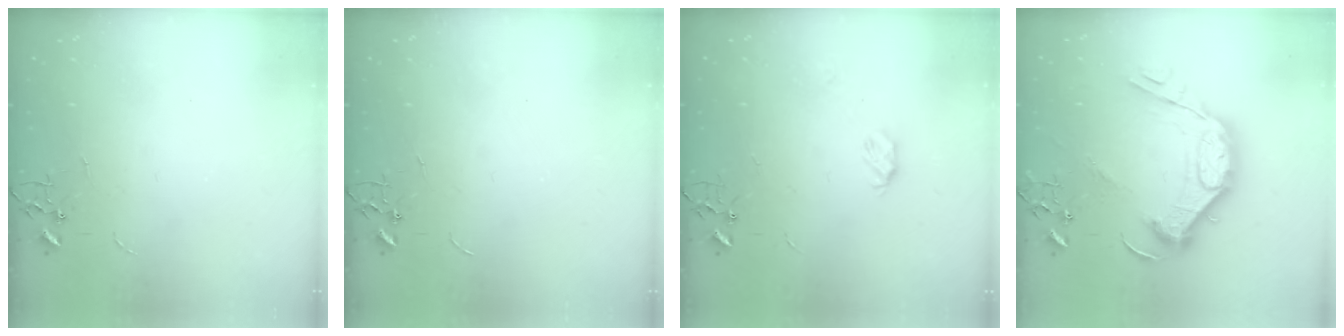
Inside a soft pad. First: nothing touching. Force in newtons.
{"total": 0.0}
{"total": 5.4, "press": 5.4, "slide": 0.7}
{"total": 18.6, "press": 18.6, "slide": 1.3}